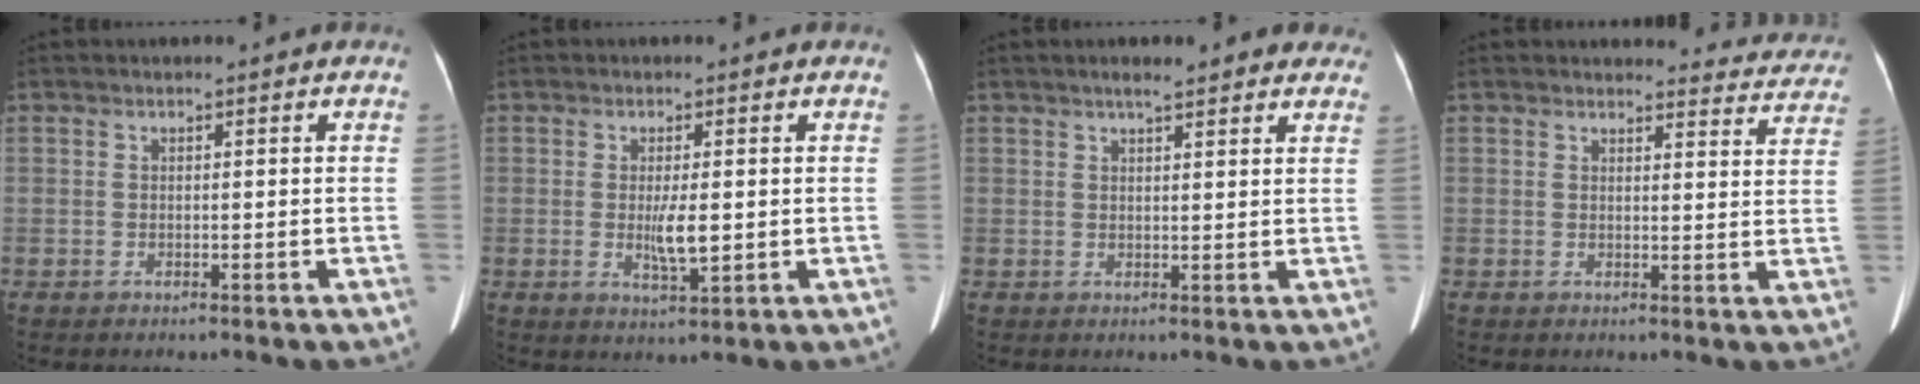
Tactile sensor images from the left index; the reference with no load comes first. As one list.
[{"total": 4.0, "force": [-0.1, 0.7, 3.9], "torque": [-0.073, -0.008, 0.002]}, {"total": 6.7, "force": [5.4, 1.5, 3.7], "torque": [-0.035, 0.017, 0.062]}, {"total": 9.8, "force": [9.5, 2.5, 0.0], "torque": [0.044, -0.030, 0.072]}]